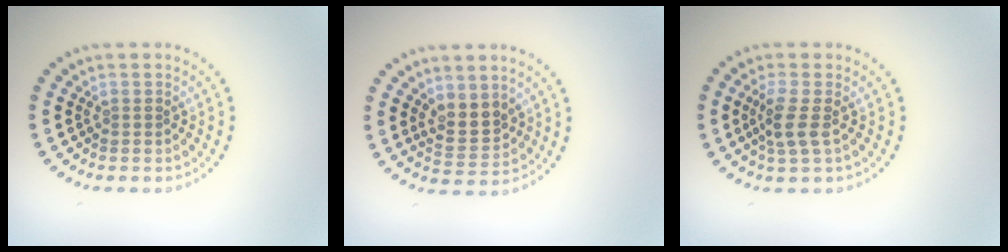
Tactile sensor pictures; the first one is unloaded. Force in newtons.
{"total": 2.8, "press": 2.5, "slide": 1.2}
{"total": 2.4, "press": 2.0, "slide": 1.3}